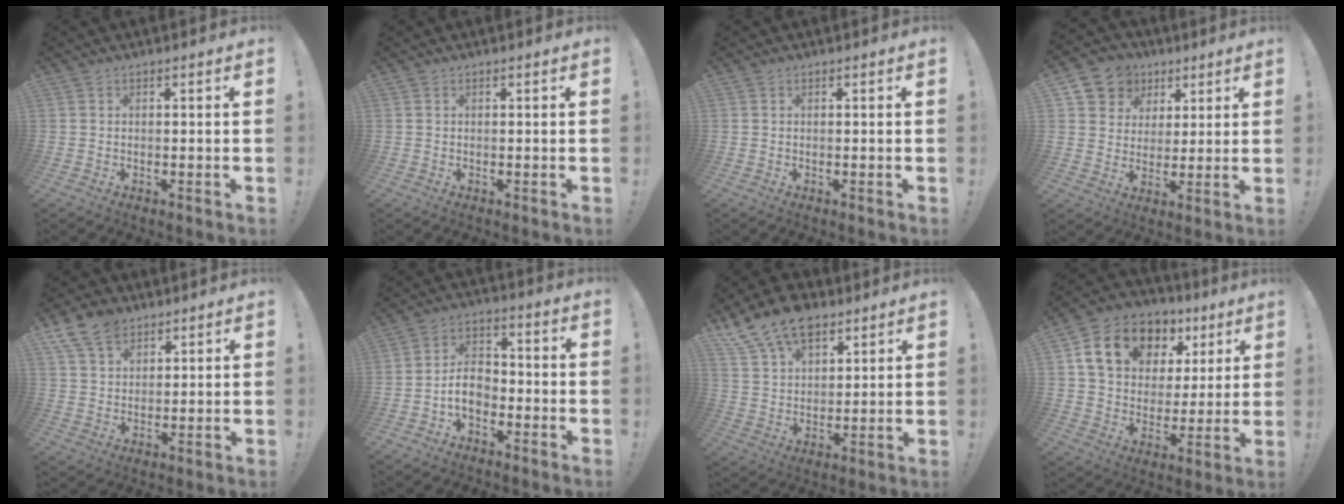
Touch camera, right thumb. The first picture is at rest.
{"total": 0.0}
{"total": 0.0}
{"total": 9.0, "force": [4.0, 7.8, 2.0], "torque": [-0.031, -0.025, 0.083]}
{"total": 9.6, "force": [6.3, 6.1, 4.0], "torque": [-0.072, -0.030, 0.125]}
{"total": 8.4, "force": [-3.5, 5.6, 5.3], "torque": [-0.101, 0.020, -0.062]}
{"total": 14.2, "force": [9.6, 8.2, 6.4], "torque": [-0.122, -0.051, 0.183]}
{"total": 17.5, "force": [8.6, 12.4, 8.9], "torque": [-0.138, -0.032, 0.167]}